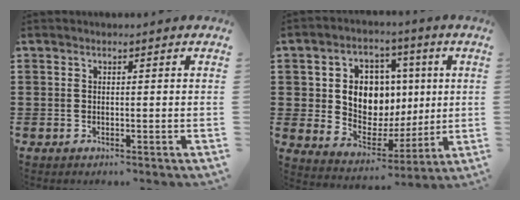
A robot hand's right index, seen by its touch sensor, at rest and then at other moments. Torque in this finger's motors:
{"motor_torque": [2.14, 0.00, 1.05, 0.21]}